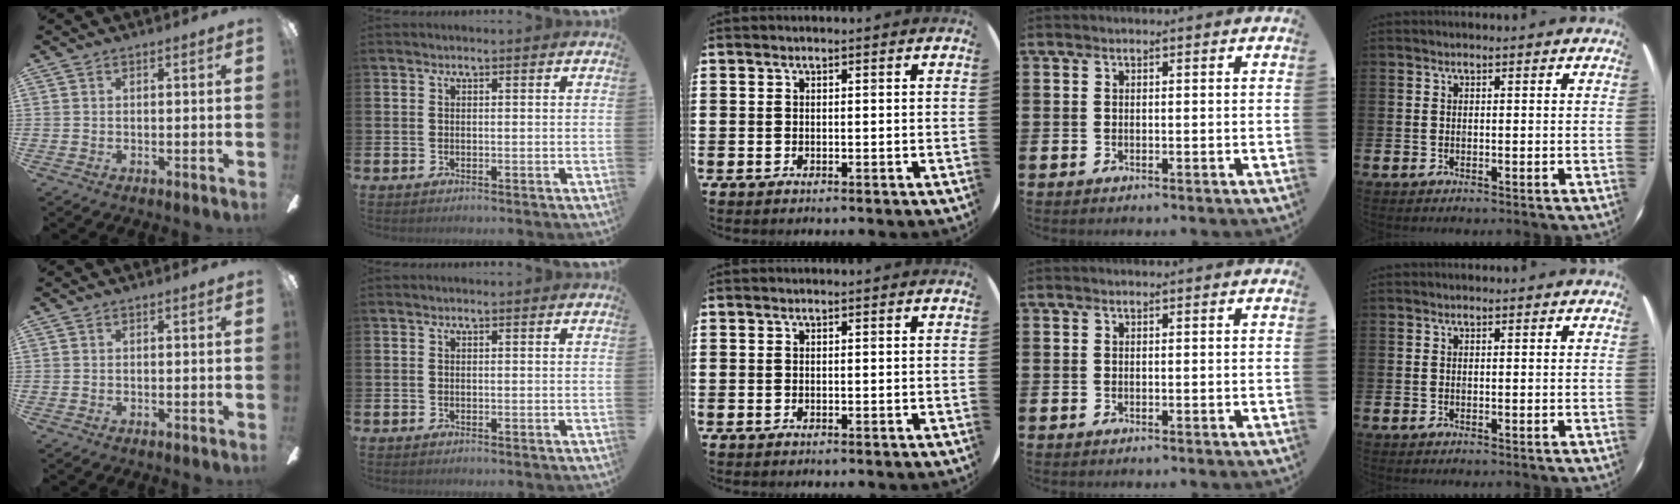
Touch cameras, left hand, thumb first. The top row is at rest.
{}